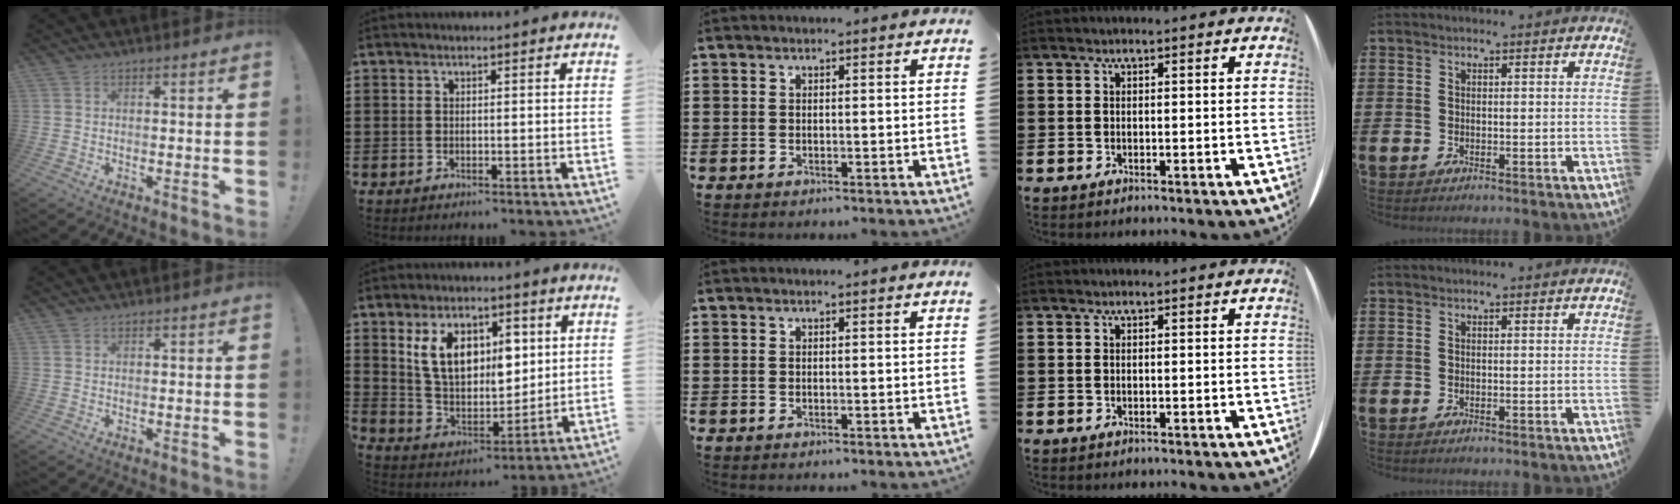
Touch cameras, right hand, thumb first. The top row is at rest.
{"thumb": {"total": 0.6, "force": [0.5, 0.1, 0.0], "torque": [0.002, -0.002, 0.010]}, "index": {"total": 10.5, "force": [4.4, 6.1, 7.3], "torque": [-0.149, 0.013, 0.081]}}